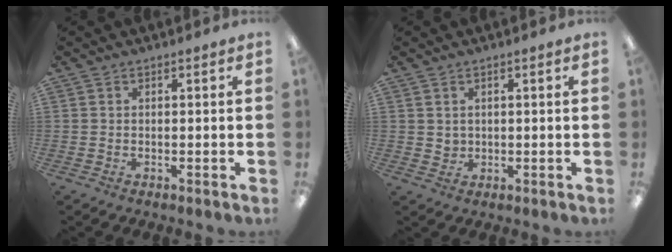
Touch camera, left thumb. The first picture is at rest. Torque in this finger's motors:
{"motor_torque": [0.06, 0.11, 0.06, -0.18, -0.01]}